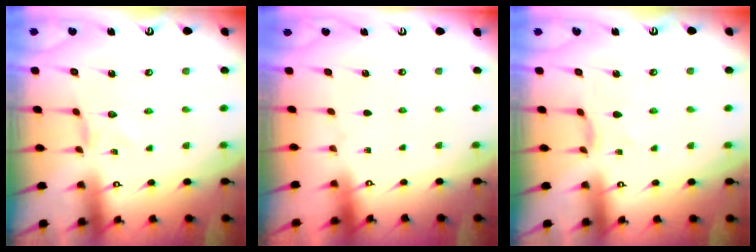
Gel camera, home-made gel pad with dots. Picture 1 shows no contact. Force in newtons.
{"total": 0.0}
{"total": 2.4, "press": 2.4, "slide": 0.5}